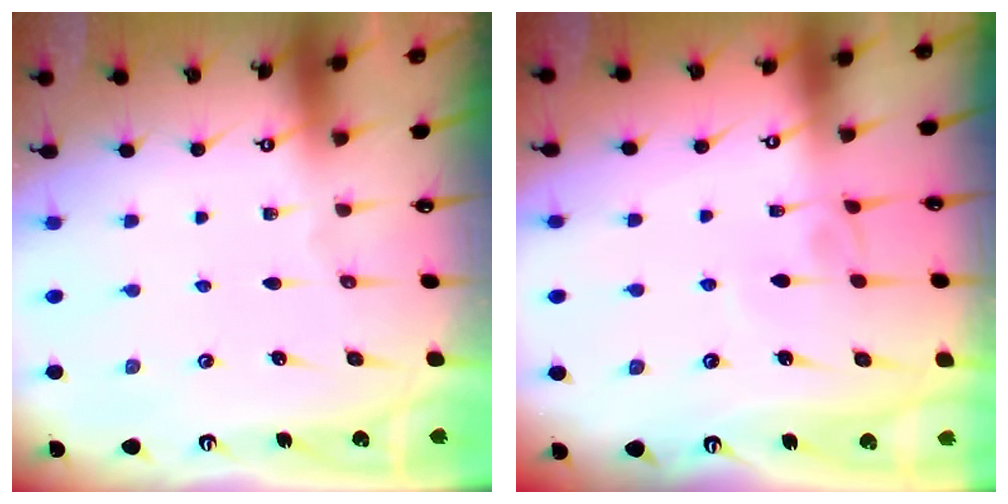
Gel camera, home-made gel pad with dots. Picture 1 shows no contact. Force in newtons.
{"total": 3.8, "press": 3.8, "slide": 0.2}